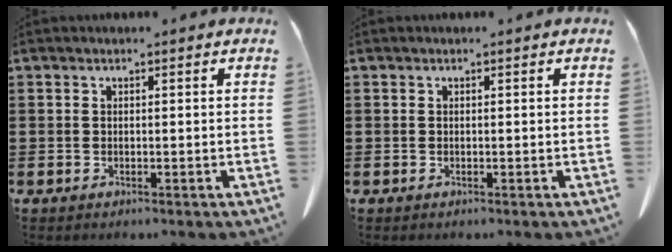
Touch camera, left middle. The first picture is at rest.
{"total": 0.0}